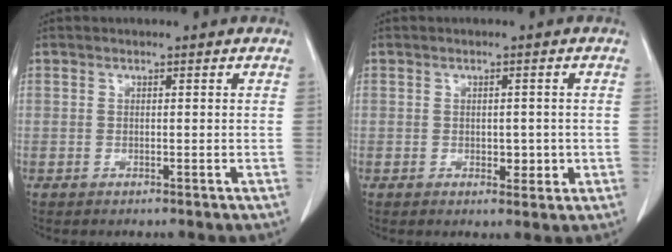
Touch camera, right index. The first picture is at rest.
{"total": 2.7, "force": [-0.4, 1.7, 2.1], "torque": [-0.023, 0.000, 0.001]}